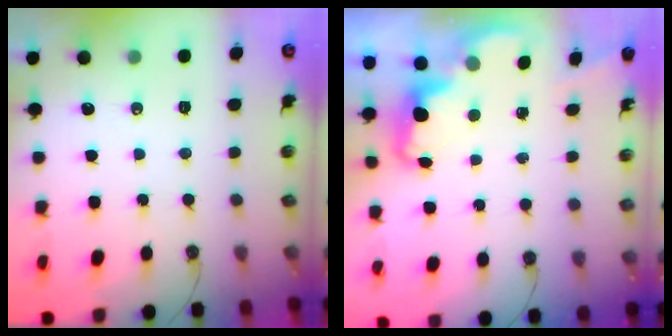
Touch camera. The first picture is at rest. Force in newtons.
{"total": 2.4, "press": 2.3, "slide": 0.7}